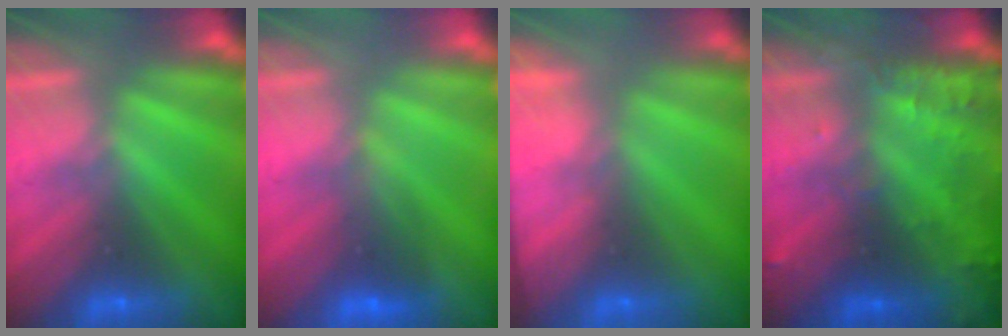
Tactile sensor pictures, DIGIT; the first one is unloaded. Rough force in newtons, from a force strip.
{"total": 1.8}
{"total": 8.4}
{"total": 8.5}